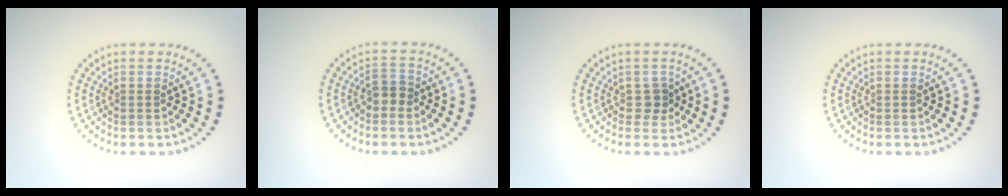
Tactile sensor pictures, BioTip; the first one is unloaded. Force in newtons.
{"total": 1.4, "press": 1.3, "slide": 0.7}
{"total": 1.2, "press": 0.9, "slide": 0.7}
{"total": 0.0}